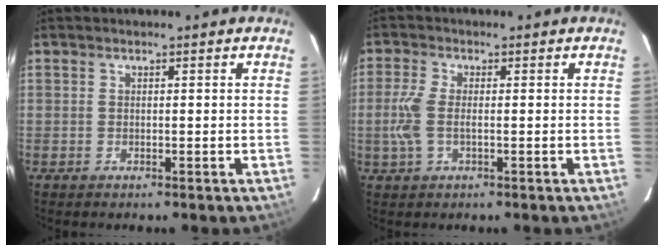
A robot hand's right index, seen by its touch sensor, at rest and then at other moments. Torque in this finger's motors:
{"motor_torque": [0.75, -0.17, 0.46, 0.13]}